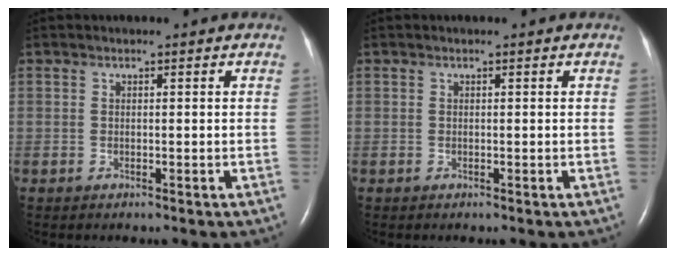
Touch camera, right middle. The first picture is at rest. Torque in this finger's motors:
{"motor_torque": [0.00, 0.00, 0.00, 0.00]}